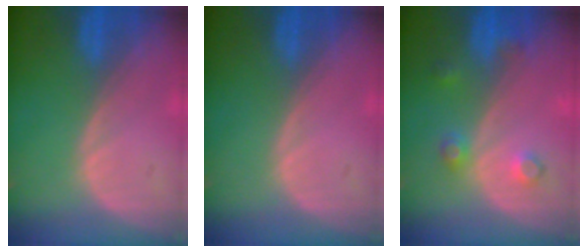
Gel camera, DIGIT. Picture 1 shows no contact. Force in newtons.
{"total": 0.0}
{"total": 3.7, "press": 3.4, "slide": 1.6}